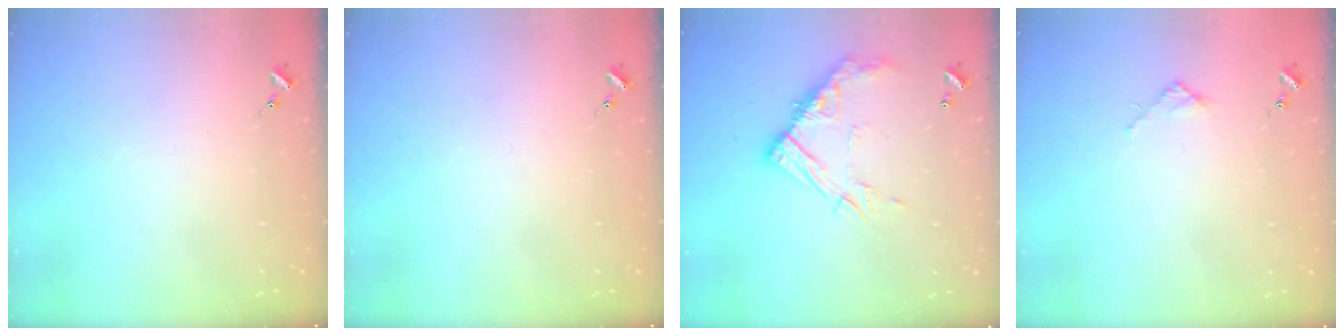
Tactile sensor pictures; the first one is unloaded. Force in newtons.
{"total": 0.0}
{"total": 12.5, "press": 12.5, "slide": 1.0}
{"total": 2.7, "press": 2.7, "slide": 0.3}